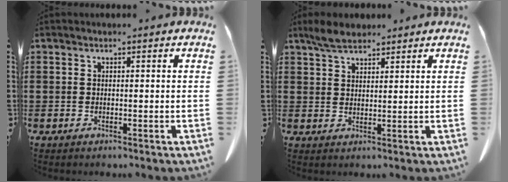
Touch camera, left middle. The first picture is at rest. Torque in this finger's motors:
{"motor_torque": [0.17, -0.02, 0.08, 0.02]}